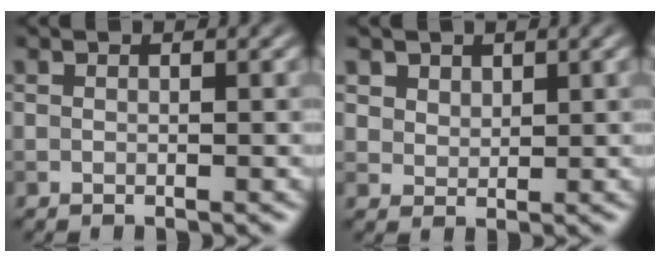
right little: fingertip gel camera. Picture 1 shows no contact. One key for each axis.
{"total": 3.1, "fx": 2.0, "fy": 2.0, "fz": 1.1, "tx": -0.038, "ty": -0.005, "tz": 0.047}